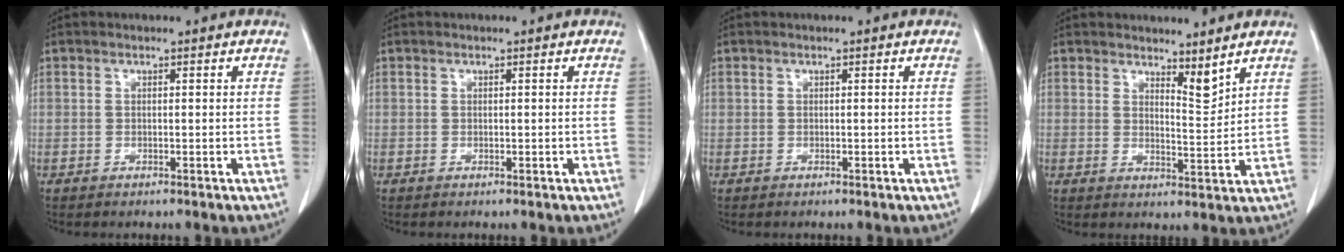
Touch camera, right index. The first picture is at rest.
{"total": 0.0}
{"total": 0.0}
{"total": 3.9, "force": [3.4, 0.6, 1.9], "torque": [-0.029, -0.019, 0.059]}